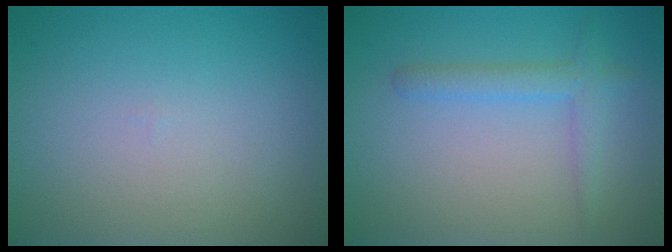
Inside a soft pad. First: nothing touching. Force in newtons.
{"total": 2.1, "press": 2.1, "slide": 0.2}